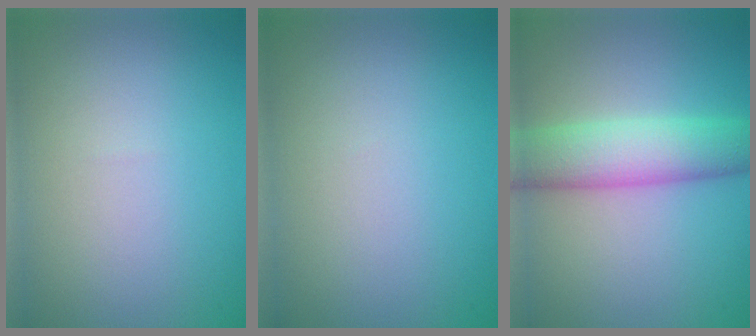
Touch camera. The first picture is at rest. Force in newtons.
{"total": 0.0}
{"total": 5.9, "press": 5.9, "slide": 0.3}